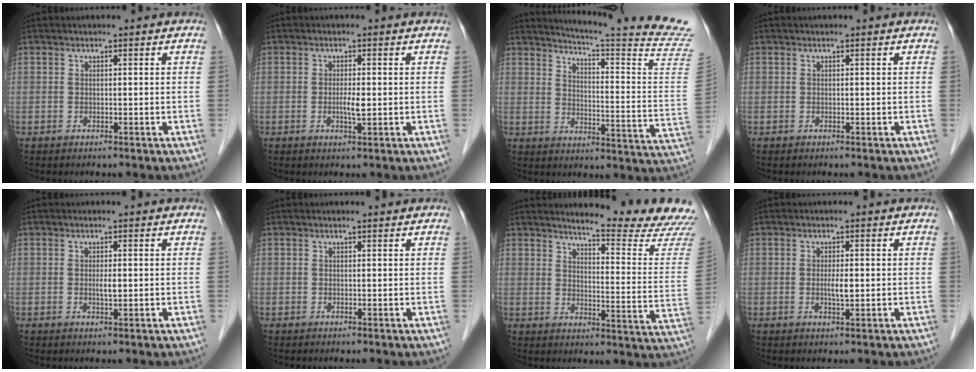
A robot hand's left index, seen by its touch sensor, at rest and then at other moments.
{"total": 2.0, "force": [-0.1, 0.2, 2.0], "torque": [-0.039, -0.002, -0.001]}
{"total": 20.7, "force": [19.3, -3.2, 6.7], "torque": [-0.117, -0.153, 0.226]}
{"total": 0.0}
{"total": 1.4, "force": [0.2, 0.2, 1.3], "torque": [-0.026, 0.000, 0.004]}
{"total": 0.9, "force": [0.8, -0.1, 0.1], "torque": [-0.010, -0.001, 0.011]}
{"total": 16.4, "force": [15.8, -1.6, 4.2], "torque": [-0.063, -0.125, 0.178]}
{"total": 1.9, "force": [0.1, 0.3, 1.9], "torque": [-0.037, -0.002, 0.002]}